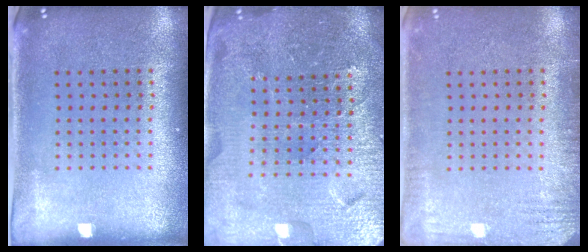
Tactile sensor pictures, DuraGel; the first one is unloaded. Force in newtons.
{"total": 4.9, "press": 4.6, "slide": 1.7}
{"total": 2.3, "press": 2.2, "slide": 0.4}